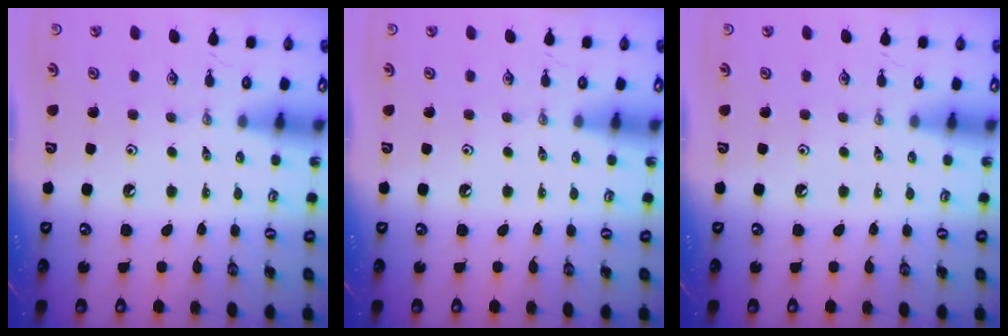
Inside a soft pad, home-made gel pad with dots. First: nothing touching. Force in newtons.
{"total": 0.0}
{"total": 0.0}